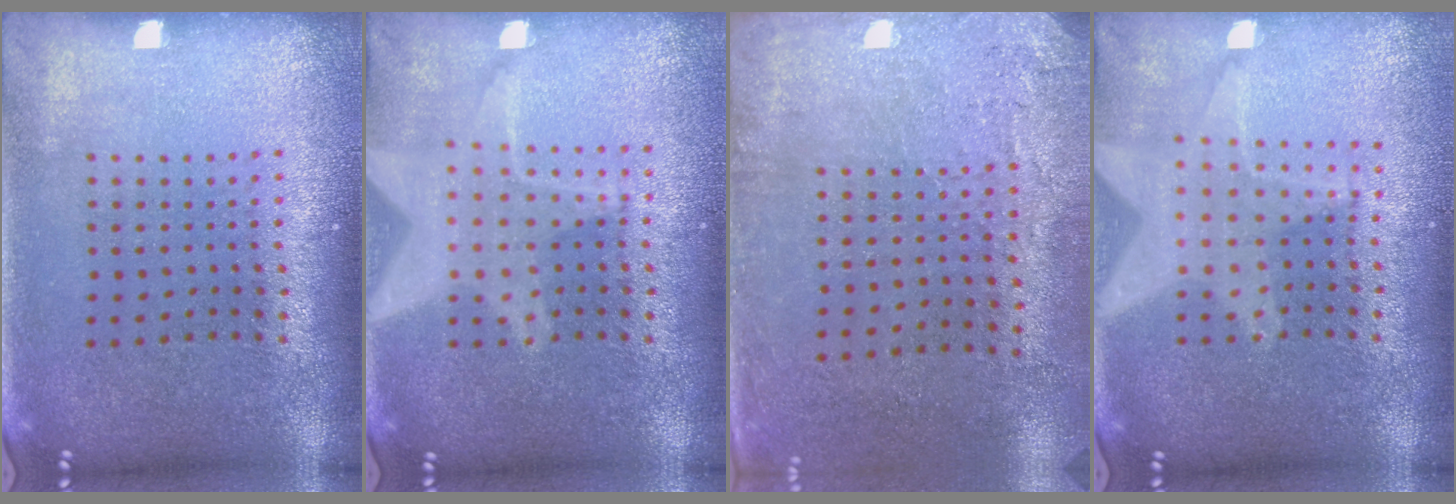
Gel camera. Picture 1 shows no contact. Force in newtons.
{"total": 1.9, "press": 1.9, "slide": 0.2}
{"total": 2.8, "press": 2.3, "slide": 1.6}
{"total": 1.9, "press": 1.6, "slide": 1.0}